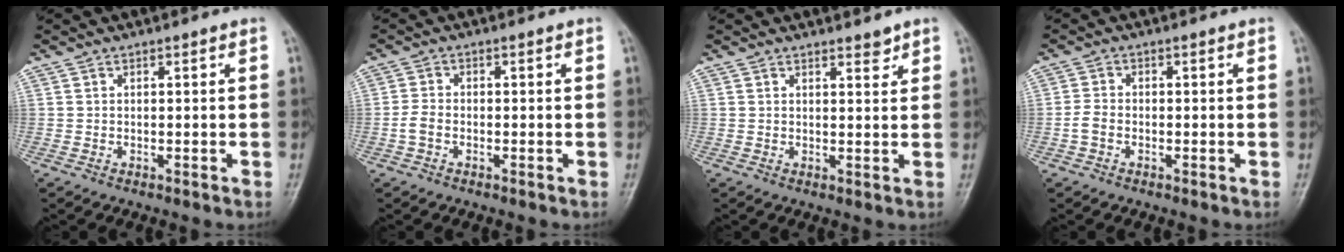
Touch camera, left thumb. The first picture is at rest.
{"total": 2.7, "force": [-1.0, 1.8, 1.7], "torque": [-0.038, 0.008, -0.023]}
{"total": 2.1, "force": [1.7, 0.8, 0.8], "torque": [0.000, -0.012, 0.024]}
{"total": 2.5, "force": [-1.0, 1.8, 1.5], "torque": [-0.034, 0.008, -0.023]}